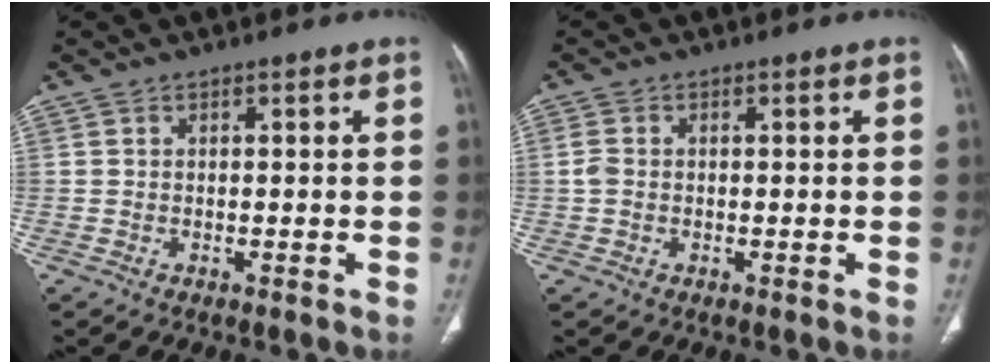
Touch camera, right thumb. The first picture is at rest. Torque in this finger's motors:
{"motor_torque": [-0.26, -0.51, 0.23, 0.27, -0.01]}